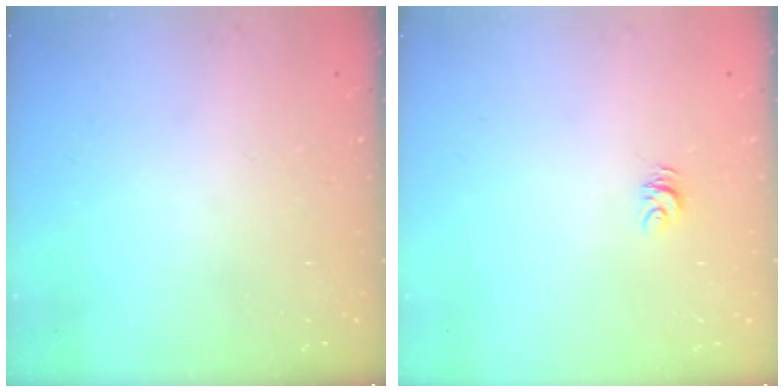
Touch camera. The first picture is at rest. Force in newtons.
{"total": 3.7, "press": 3.7, "slide": 0.1}